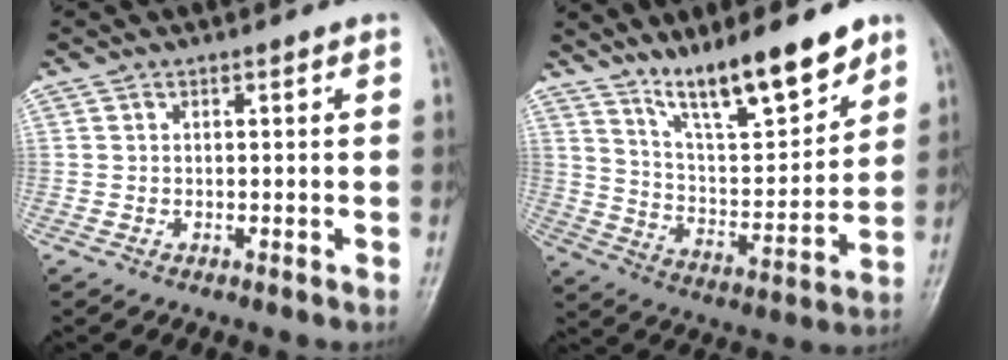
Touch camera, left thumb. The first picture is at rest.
{"total": 15.6, "force": [11.6, 3.5, 9.9], "torque": [-0.137, -0.075, 0.207]}